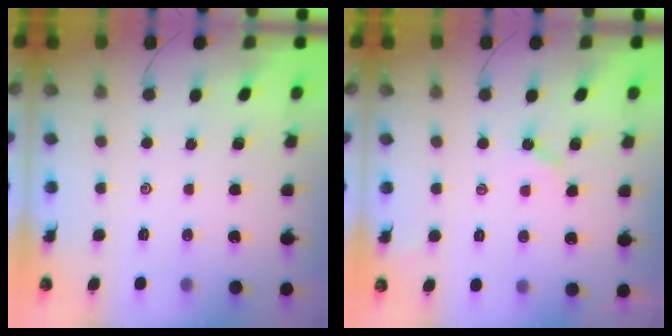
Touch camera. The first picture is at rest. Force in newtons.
{"total": 2.6, "press": 2.6, "slide": 0.4}